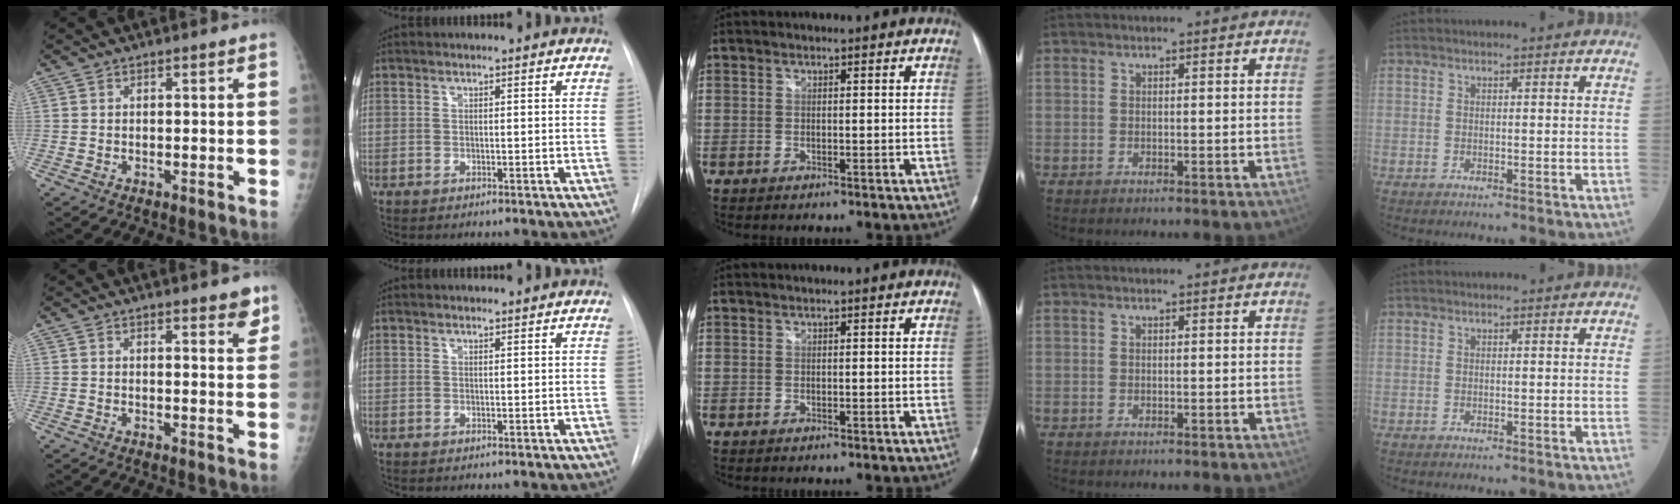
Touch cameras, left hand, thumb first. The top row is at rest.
{"thumb": {"total": 4.0, "force": [2.8, 1.1, 2.6], "torque": [-0.020, -0.017, 0.033]}, "index": {"total": 0.6, "force": [0.5, 0.1, -0.1], "torque": [-0.004, 0.001, 0.010]}}